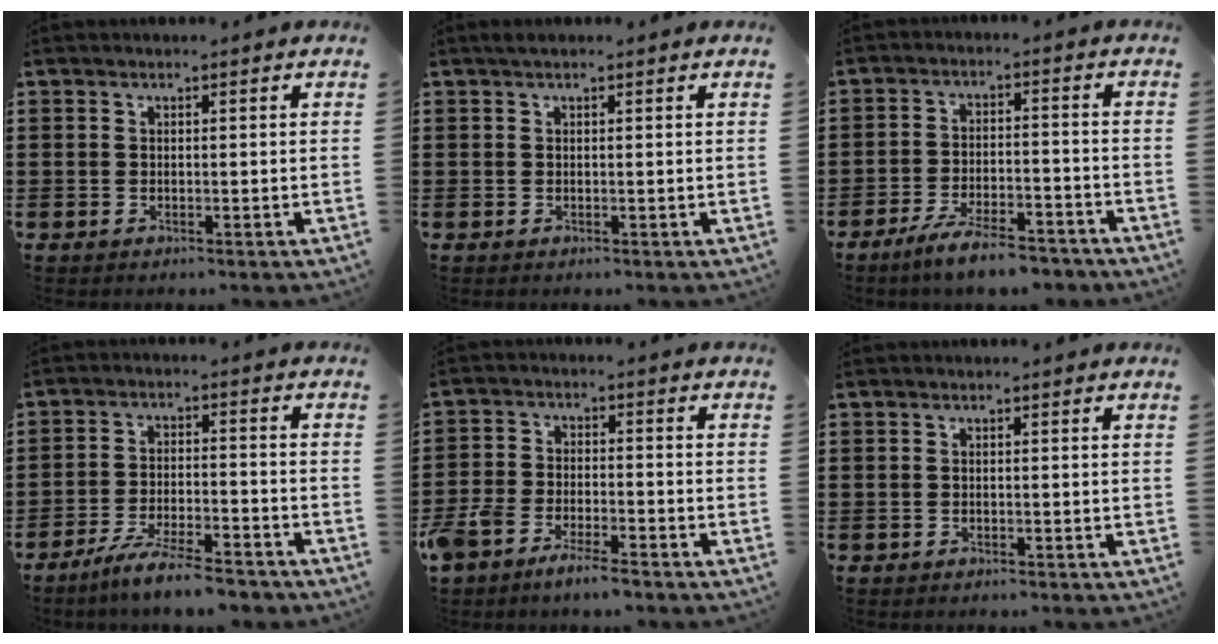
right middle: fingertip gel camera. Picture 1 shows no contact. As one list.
[{"total": 0.6, "force": [0.3, 0.0, 0.5], "torque": [-0.010, 0.003, 0.006]}, {"total": 6.6, "force": [-5.7, 0.8, 3.2], "torque": [-0.062, -0.003, -0.107]}, {"total": 6.8, "force": [-5.8, 0.4, 3.4], "torque": [-0.071, -0.008, -0.111]}, {"total": 5.0, "force": [-4.5, 1.0, 2.0], "torque": [-0.060, -0.004, -0.093]}, {"total": 0.0}]